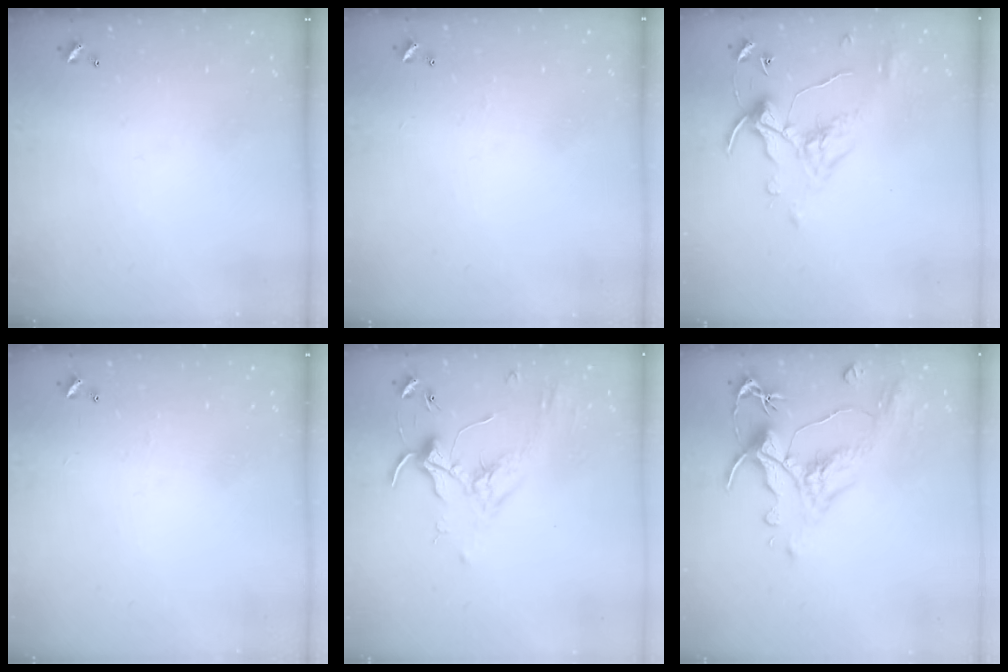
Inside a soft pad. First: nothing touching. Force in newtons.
{"total": 2.6, "press": 2.6, "slide": 0.4}
{"total": 1.1, "press": 0.6, "slide": 0.9}
{"total": 2.6, "press": 2.6, "slide": 0.4}
{"total": 1.7, "press": 1.6, "slide": 0.4}
{"total": 1.6, "press": 0.4, "slide": 1.6}